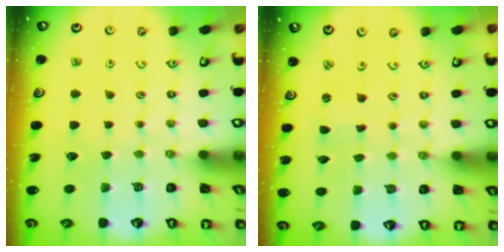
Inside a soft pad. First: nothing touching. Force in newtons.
{"total": 0.8, "press": 0.8, "slide": 0.1}